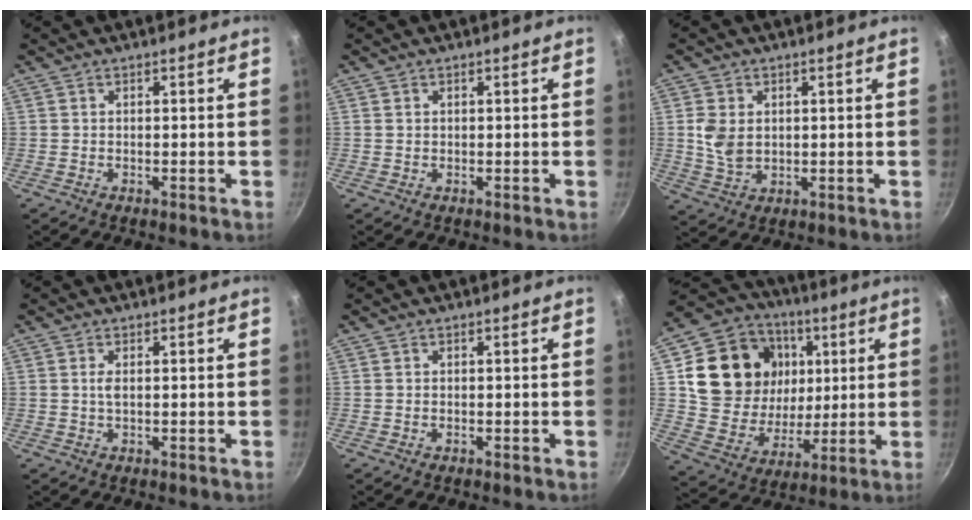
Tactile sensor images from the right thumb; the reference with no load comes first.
{"total": 0.5, "force": [0.2, 0.4, 0.1], "torque": [-0.001, 0.002, 0.004]}
{"total": 6.4, "force": [1.0, 4.7, 4.3], "torque": [-0.078, -0.009, 0.024]}
{"total": 1.4, "force": [0.2, 0.6, 1.2], "torque": [-0.026, 0.001, 0.004]}
{"total": 0.0}
{"total": 21.7, "force": [5.7, 17.7, 11.2], "torque": [-0.186, -0.004, 0.108]}